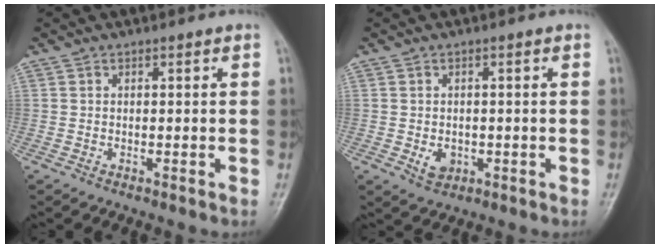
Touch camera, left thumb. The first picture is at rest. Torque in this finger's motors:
{"motor_torque": [0.34, 0.50, 0.29, -0.10, 0.00]}